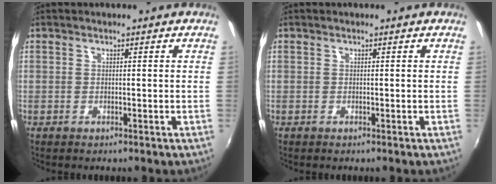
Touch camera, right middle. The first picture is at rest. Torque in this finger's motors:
{"motor_torque": [-2.02, -0.12, -0.04, 0.00]}